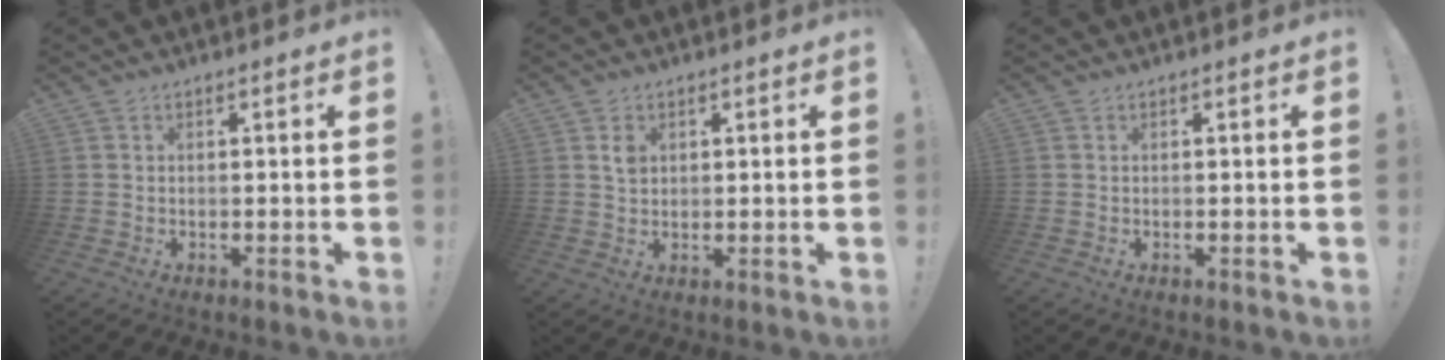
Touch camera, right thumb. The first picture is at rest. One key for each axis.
{"total": 2.6, "fx": 1.0, "fy": 1.9, "fz": 1.4, "tx": -0.009, "ty": -0.006, "tz": 0.015}
{"total": 0.0}